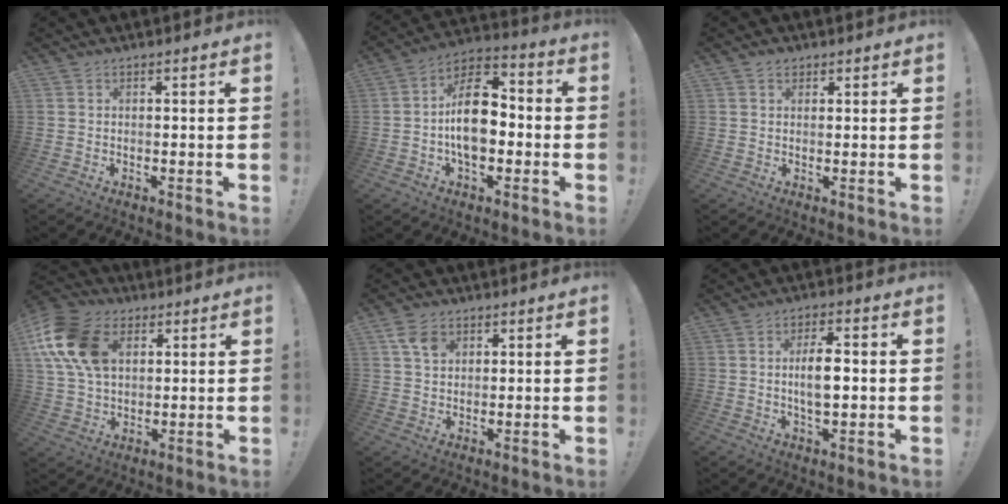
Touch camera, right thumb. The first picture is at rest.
{"total": 15.7, "force": [-2.4, 9.6, 12.3], "torque": [-0.211, 0.029, -0.039]}
{"total": 1.9, "force": [1.2, 1.2, 0.7], "torque": [0.002, -0.007, 0.020]}
{"total": 18.5, "force": [6.0, 13.0, 11.7], "torque": [-0.227, -0.011, 0.115]}
{"total": 5.9, "force": [2.8, 4.2, 3.1], "torque": [-0.044, -0.002, 0.054]}
{"total": 7.7, "force": [0.0, 3.3, 6.9], "torque": [-0.124, -0.004, -0.009]}